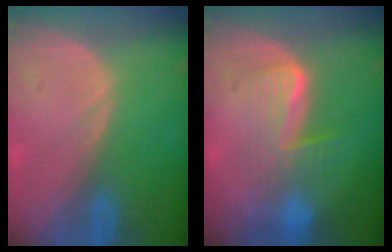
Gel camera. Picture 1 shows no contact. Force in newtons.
{"total": 6.4, "press": 6.3, "slide": 1.3}